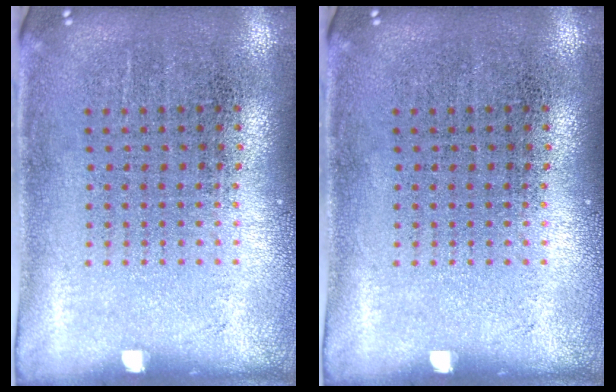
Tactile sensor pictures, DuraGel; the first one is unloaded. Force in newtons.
{"total": 0.0}